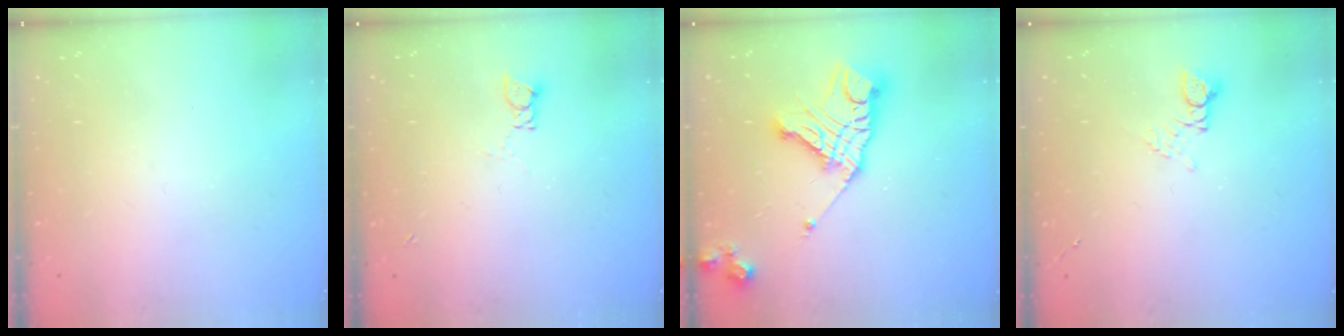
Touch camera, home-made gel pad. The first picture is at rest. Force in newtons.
{"total": 3.4, "press": 3.4, "slide": 0.3}
{"total": 16.6, "press": 16.5, "slide": 1.6}
{"total": 3.2, "press": 3.2, "slide": 0.4}